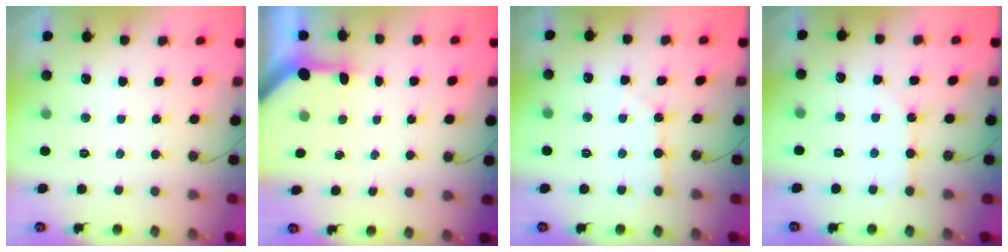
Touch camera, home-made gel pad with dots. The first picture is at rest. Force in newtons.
{"total": 3.3, "press": 3.2, "slide": 0.3}
{"total": 4.7, "press": 4.7, "slide": 0.5}
{"total": 3.1, "press": 3.1, "slide": 0.3}